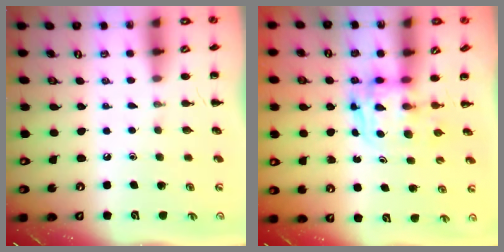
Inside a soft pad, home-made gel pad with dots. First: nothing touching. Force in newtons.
{"total": 2.8, "press": 2.8, "slide": 0.2}